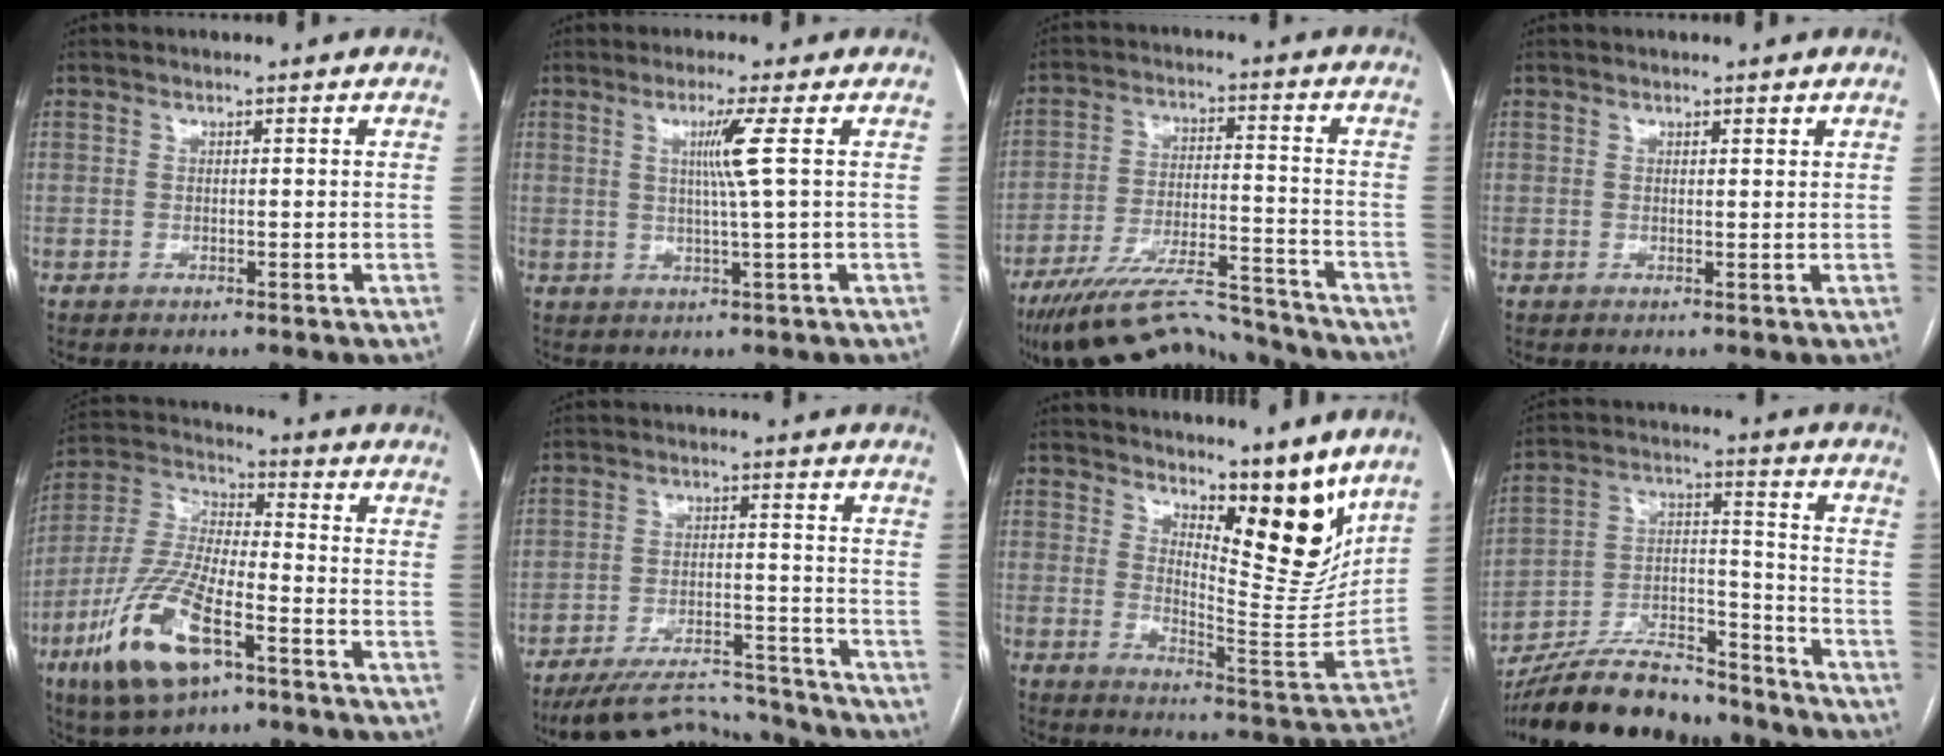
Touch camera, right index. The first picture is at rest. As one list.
[{"total": 4.4, "force": [1.0, -1.6, 4.0], "torque": [-0.077, -0.004, 0.021]}, {"total": 17.4, "force": [-15.9, 2.4, 6.6], "torque": [-0.122, 0.009, -0.259]}, {"total": 0.8, "force": [0.6, 0.1, 0.4], "torque": [-0.007, 0.001, 0.008]}, {"total": 16.1, "force": [-8.0, 4.9, 13.0], "torque": [-0.282, -0.015, -0.146]}, {"total": 13.2, "force": [-12.8, 1.8, 2.6], "torque": [-0.038, 0.018, -0.196]}, {"total": 13.5, "force": [10.0, 3.5, 8.4], "torque": [-0.114, -0.031, 0.155]}, {"total": 21.0, "force": [-18.6, 5.1, 8.3], "torque": [-0.165, 0.014, -0.310]}]